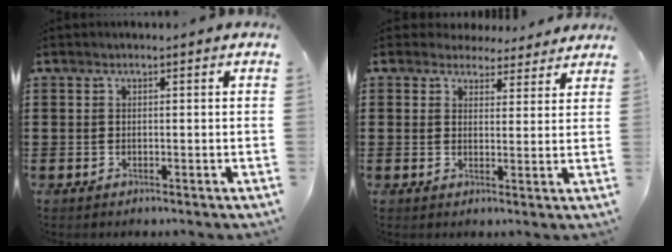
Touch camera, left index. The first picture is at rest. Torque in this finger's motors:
{"motor_torque": [2.14, 0.00, -0.01, -0.16]}